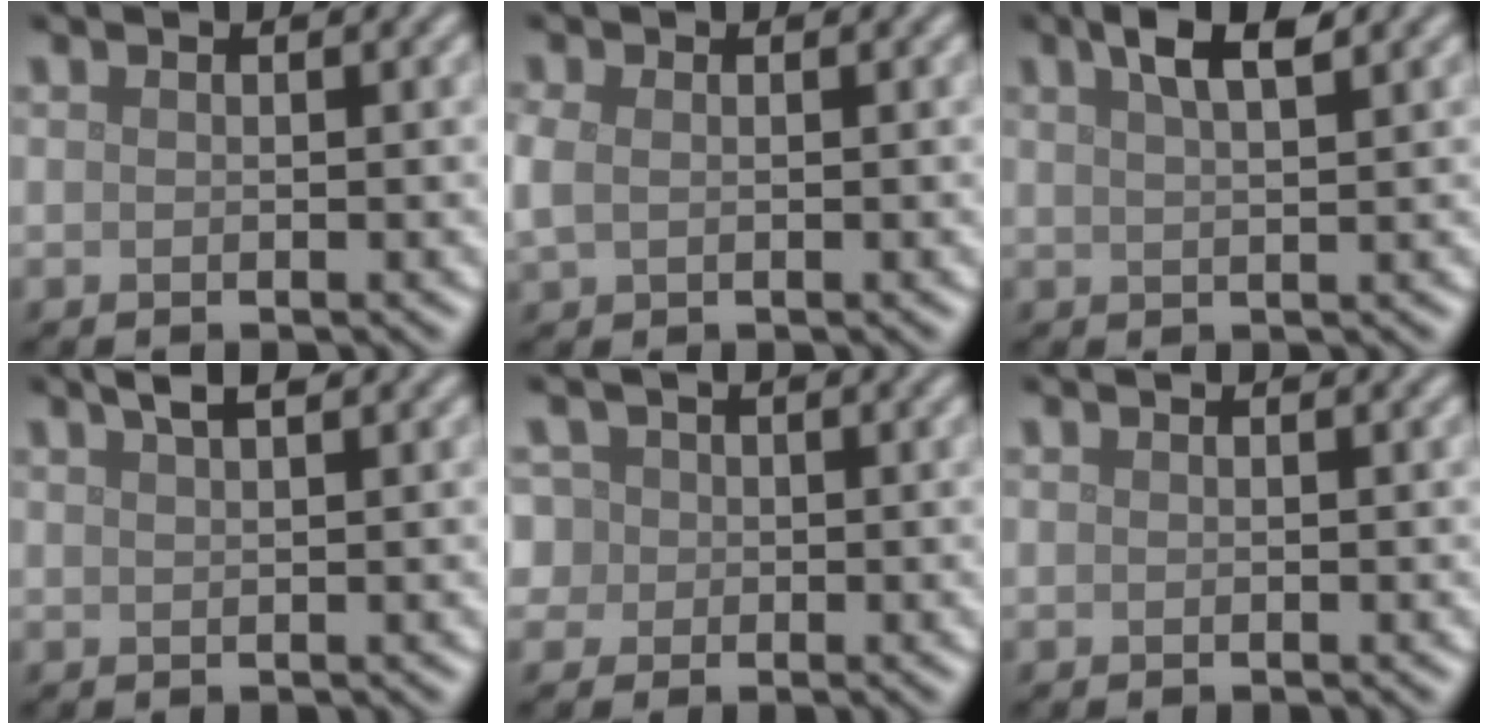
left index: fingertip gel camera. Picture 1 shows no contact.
{"total": 1.6, "force": [0.1, 1.2, 1.0], "torque": [-0.027, 0.000, 0.003]}
{"total": 3.9, "force": [2.5, 1.0, 2.8], "torque": [-0.038, 0.014, 0.035]}
{"total": 2.1, "force": [1.5, 0.5, 1.5], "torque": [-0.013, 0.006, 0.020]}
{"total": 5.2, "force": [1.5, 4.6, 1.9], "torque": [-0.030, 0.037, -0.003]}
{"total": 0.0}